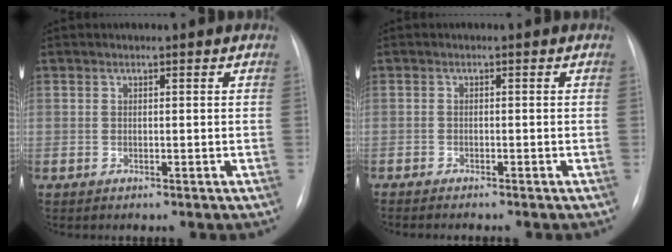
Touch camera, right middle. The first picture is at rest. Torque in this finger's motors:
{"motor_torque": [1.10, -1.04, 0.44, 0.11]}